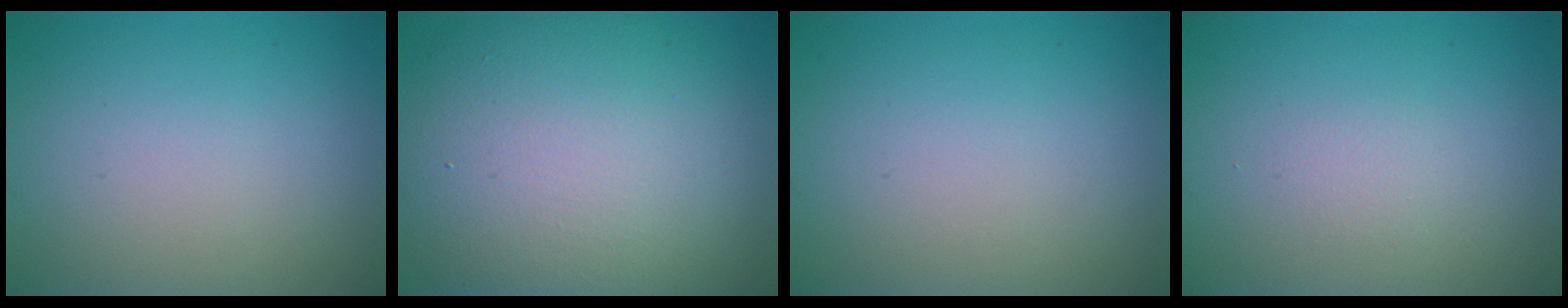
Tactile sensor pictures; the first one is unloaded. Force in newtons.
{"total": 13.4, "press": 13.3, "slide": 0.8}
{"total": 0.0}
{"total": 0.9, "press": 0.9, "slide": 0.1}